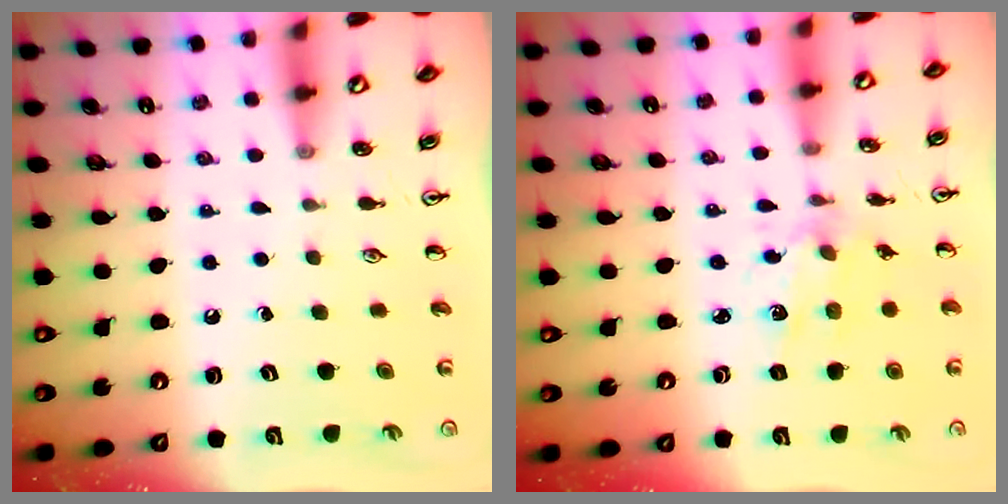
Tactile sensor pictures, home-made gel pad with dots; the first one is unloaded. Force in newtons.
{"total": 3.0, "press": 2.8, "slide": 0.9}